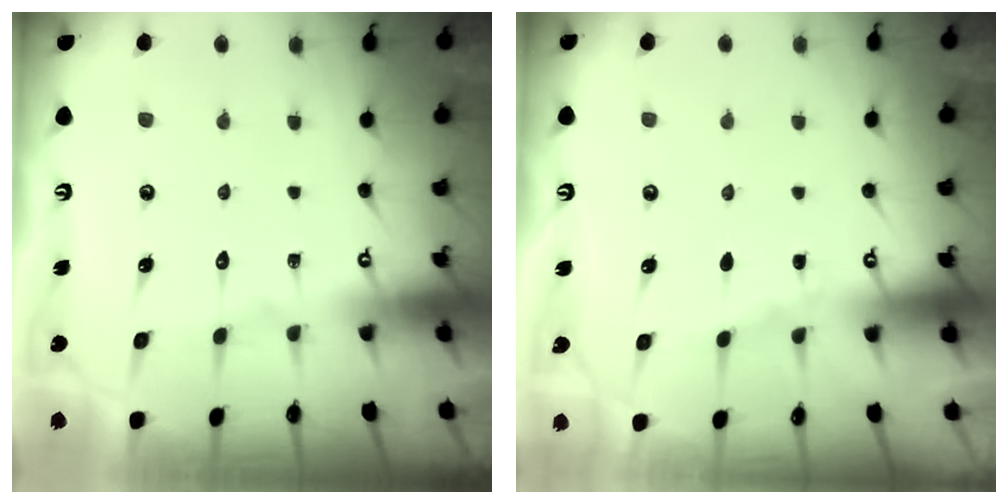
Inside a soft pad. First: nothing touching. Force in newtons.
{"total": 2.7, "press": 2.7, "slide": 0.4}